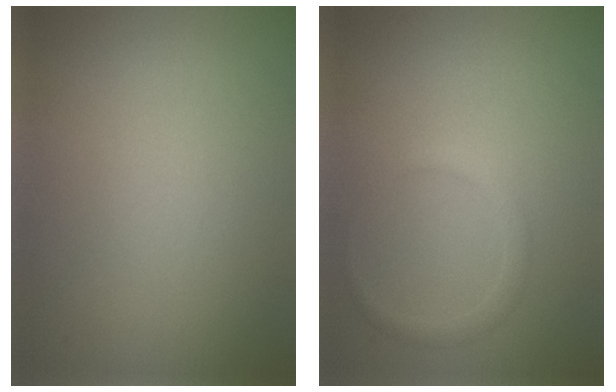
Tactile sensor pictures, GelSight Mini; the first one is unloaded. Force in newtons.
{"total": 1.3, "press": 1.3, "slide": 0.1}